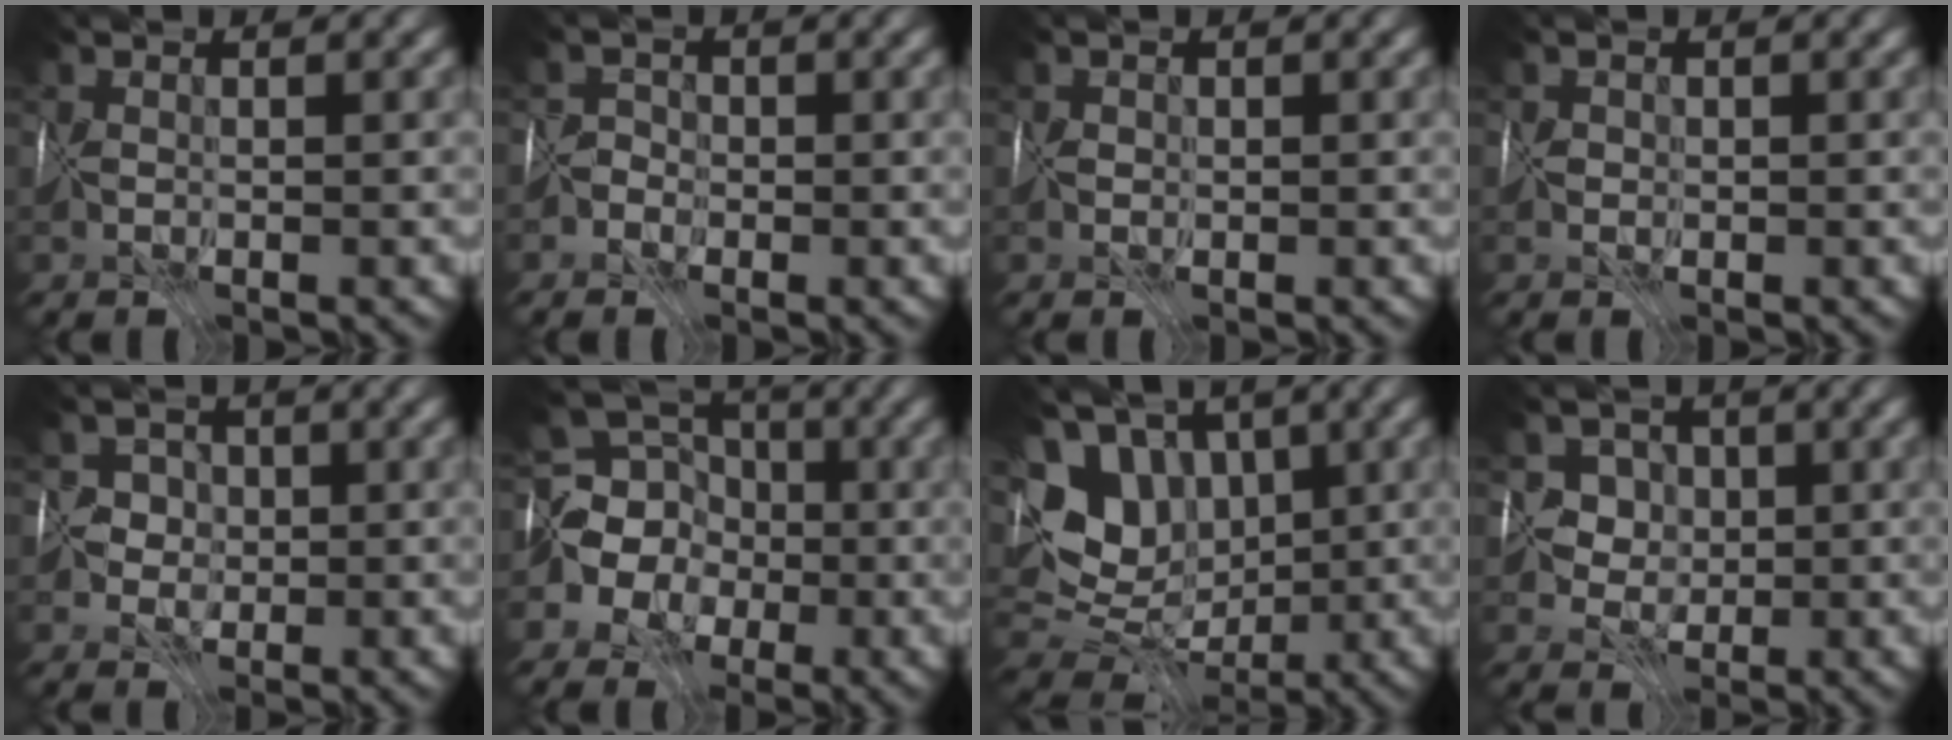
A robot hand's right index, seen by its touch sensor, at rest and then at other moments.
{"total": 1.6, "force": [-1.3, 0.2, -1.0], "torque": [0.039, 0.012, -0.034]}
{"total": 0.7, "force": [-0.1, 0.7, 0.1], "torque": [0.000, 0.005, -0.008]}
{"total": 0.6, "force": [-0.1, 0.5, -0.3], "torque": [0.013, 0.008, -0.008]}
{"total": 2.5, "force": [0.4, 2.4, 0.4], "torque": [0.023, 0.028, -0.021]}
{"total": 7.4, "force": [-1.5, 6.9, 2.1], "torque": [-0.036, 0.015, -0.066]}
{"total": 8.9, "force": [2.1, 7.5, 4.4], "torque": [-0.077, 0.020, 0.018]}
{"total": 3.8, "force": [1.7, 3.2, 1.0], "torque": [0.011, 0.018, 0.004]}